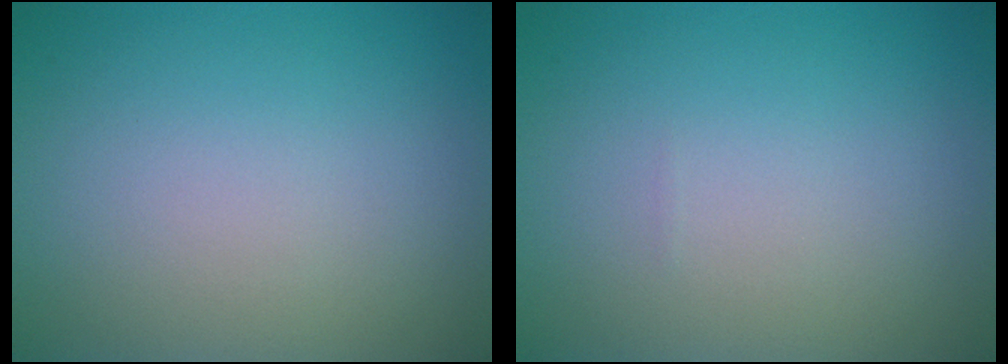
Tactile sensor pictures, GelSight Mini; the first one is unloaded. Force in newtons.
{"total": 0.0}